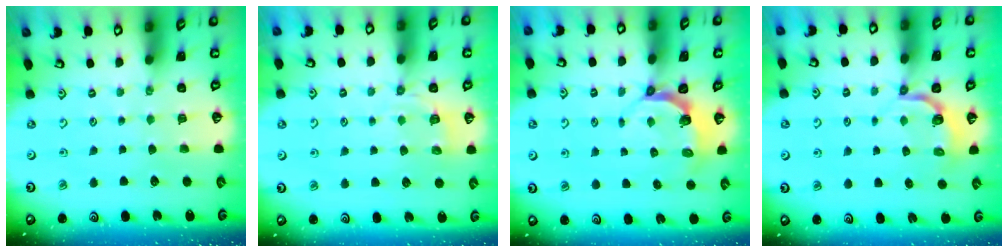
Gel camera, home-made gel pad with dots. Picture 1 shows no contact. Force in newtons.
{"total": 4.2, "press": 3.5, "slide": 2.3}
{"total": 4.7, "press": 3.7, "slide": 2.9}
{"total": 3.9, "press": 2.5, "slide": 3.0}